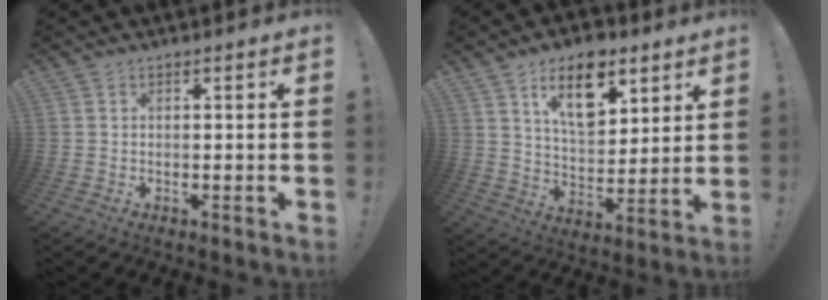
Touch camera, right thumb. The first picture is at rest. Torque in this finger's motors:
{"motor_torque": [0.78, 2.95, 0.40, -0.01, 0.31]}